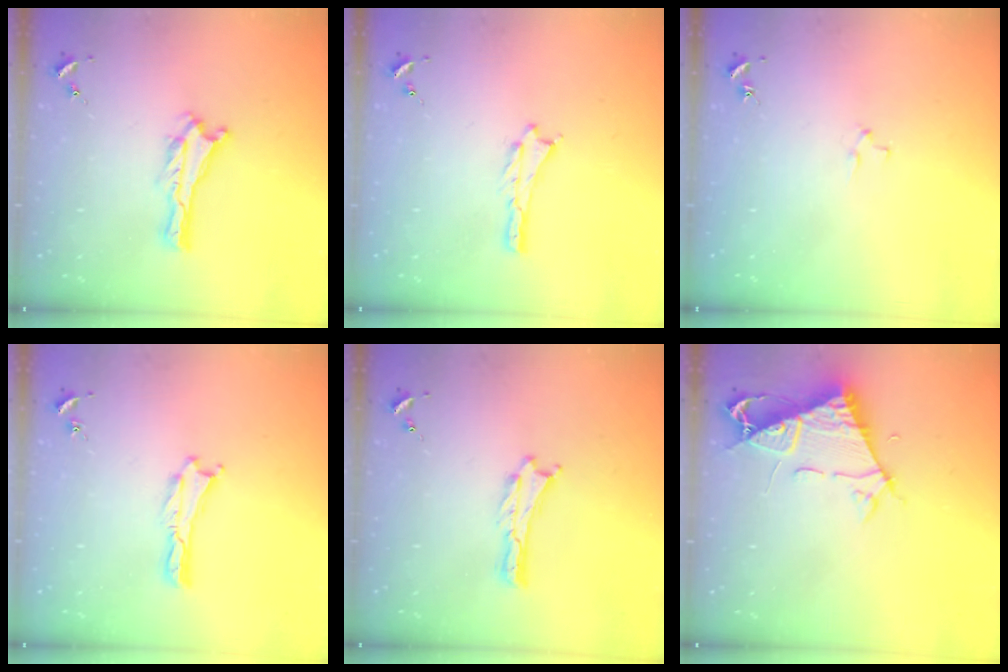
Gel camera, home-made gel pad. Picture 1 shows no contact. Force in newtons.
{"total": 0.0}
{"total": 1.9, "press": 1.9, "slide": 0.2}
{"total": 0.0}
{"total": 0.0}
{"total": 7.0, "press": 7.0, "slide": 0.8}